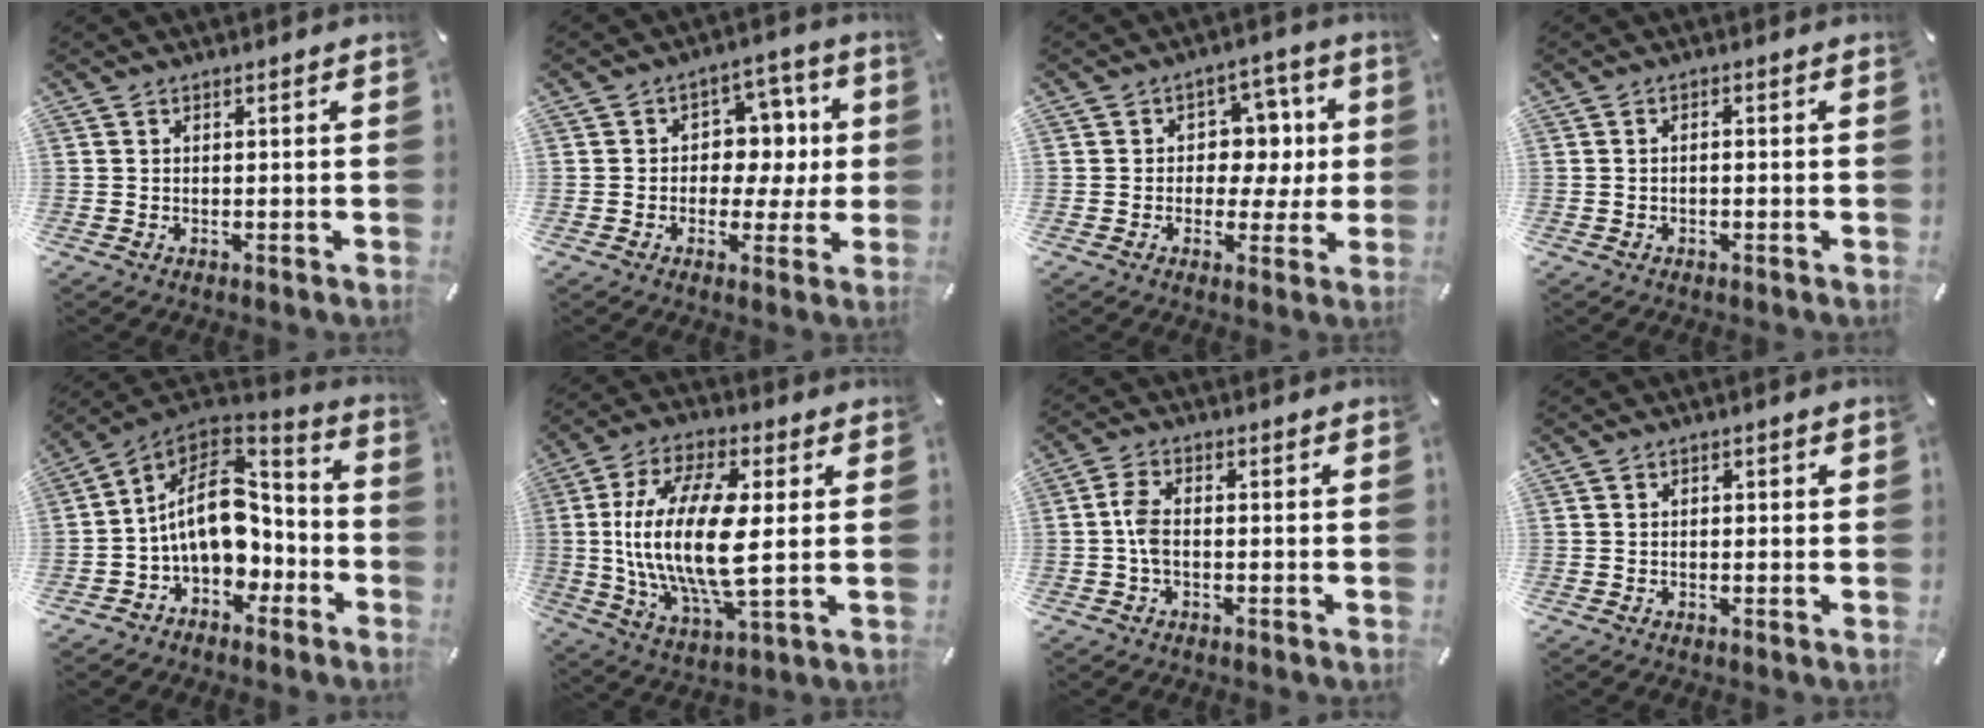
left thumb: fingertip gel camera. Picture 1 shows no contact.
{"total": 8.5, "force": [-0.1, 7.5, 3.9], "torque": [-0.041, 0.003, -0.005]}
{"total": 8.1, "force": [0.3, 7.2, 3.8], "torque": [-0.050, 0.002, 0.005]}
{"total": 1.1, "force": [-0.5, 0.3, 0.9], "torque": [-0.017, 0.000, -0.010]}
{"total": 15.3, "force": [-0.4, 11.1, 10.5], "torque": [-0.185, -0.007, -0.009]}
{"total": 20.1, "force": [1.4, 7.8, 18.5], "torque": [-0.394, -0.010, 0.017]}
{"total": 4.2, "force": [-0.7, 2.1, 3.6], "torque": [-0.078, 0.002, -0.015]}
{"total": 0.7, "force": [-0.1, 0.5, 0.5], "torque": [-0.008, 0.003, -0.004]}